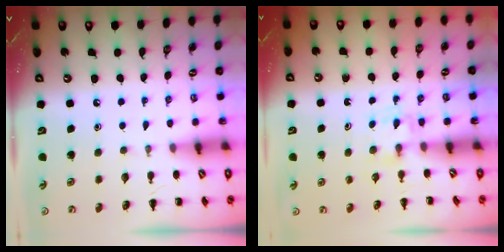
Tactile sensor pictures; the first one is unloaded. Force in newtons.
{"total": 3.5, "press": 3.4, "slide": 1.0}